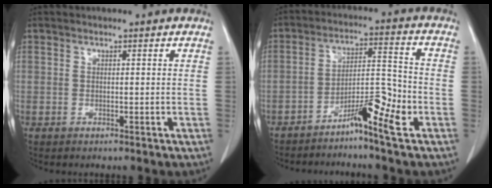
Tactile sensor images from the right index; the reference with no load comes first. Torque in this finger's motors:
{"motor_torque": [0.22, -0.21, 0.17, 0.06]}